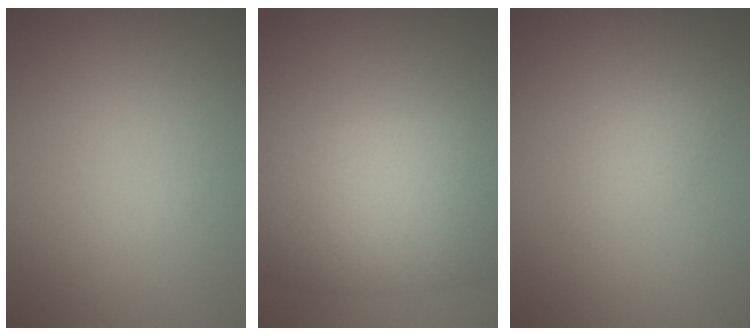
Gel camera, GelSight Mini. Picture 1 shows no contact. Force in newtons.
{"total": 8.8, "press": 8.8, "slide": 0.3}
{"total": 1.2, "press": 1.2, "slide": 0.1}